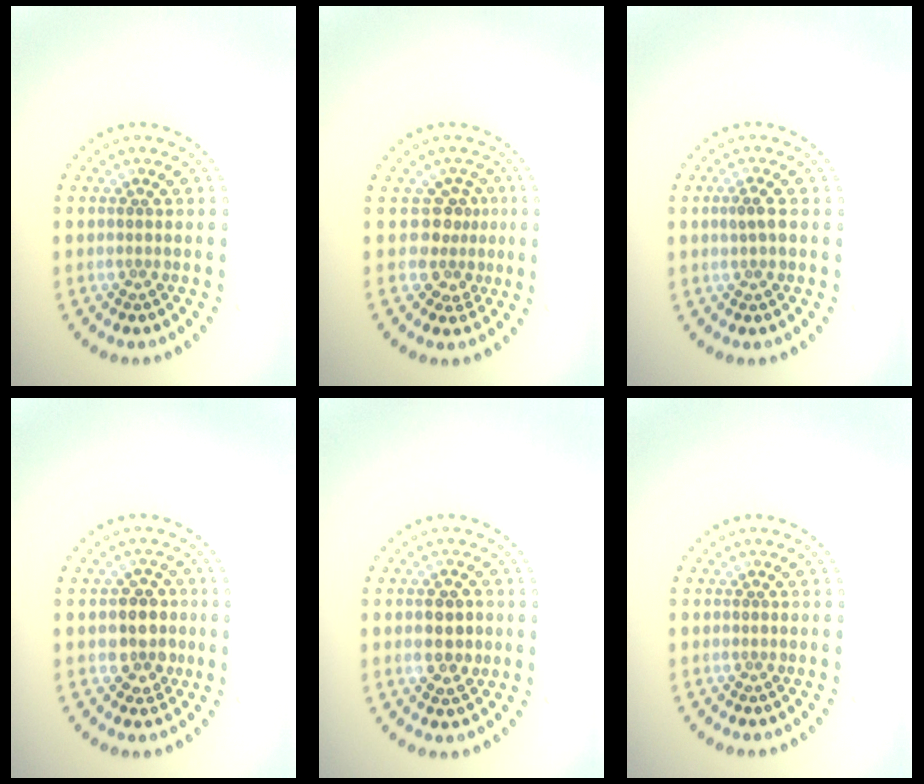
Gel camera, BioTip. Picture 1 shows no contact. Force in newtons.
{"total": 2.5, "press": 1.8, "slide": 1.7}
{"total": 1.2, "press": 1.2, "slide": 0.3}
{"total": 2.8, "press": 2.5, "slide": 1.1}
{"total": 2.8, "press": 2.8, "slide": 0.2}
{"total": 0.0}